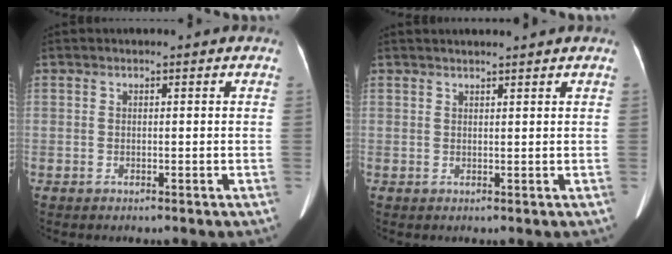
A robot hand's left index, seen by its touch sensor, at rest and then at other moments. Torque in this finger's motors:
{"motor_torque": [-0.24, 0.00, -0.26, -0.03]}